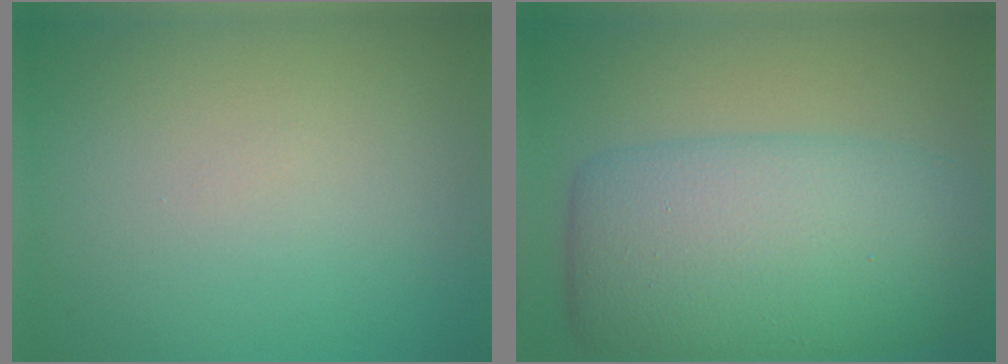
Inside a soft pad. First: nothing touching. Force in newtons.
{"total": 10.5, "press": 10.5, "slide": 0.1}